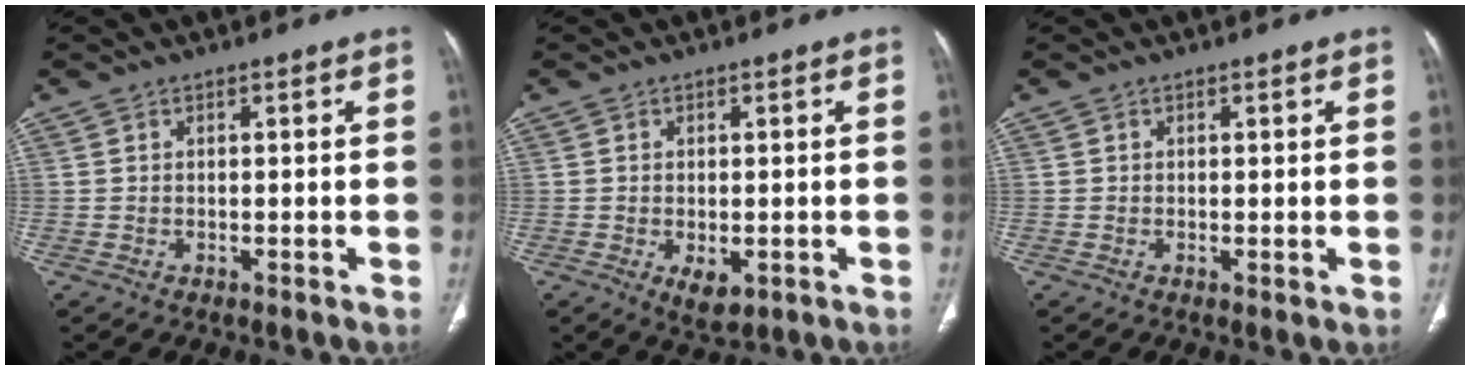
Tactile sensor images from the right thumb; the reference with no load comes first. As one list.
[{"total": 3.9, "force": [-1.2, 2.2, 3.0], "torque": [-0.046, -0.008, -0.010]}, {"total": 0.6, "force": [0.0, 0.2, 0.5], "torque": [-0.011, -0.004, 0.000]}]